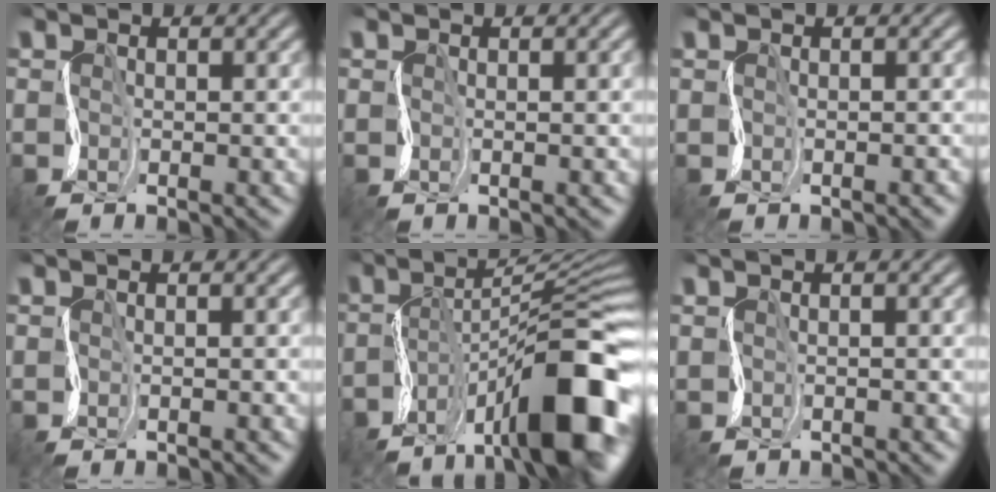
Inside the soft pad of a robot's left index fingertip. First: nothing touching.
{"total": 0.7, "force": [0.3, 0.3, 0.6], "torque": [0.001, 0.005, 0.007]}
{"total": 1.2, "force": [-0.2, 0.7, 1.0], "torque": [0.008, 0.005, 0.002]}
{"total": 1.0, "force": [0.3, 0.5, 0.9], "torque": [0.003, 0.005, 0.004]}
{"total": 13.6, "force": [-6.4, 4.3, 11.1], "torque": [-0.147, 0.020, -0.112]}
{"total": 1.2, "force": [0.9, 0.4, 0.5], "torque": [-0.002, 0.010, 0.004]}